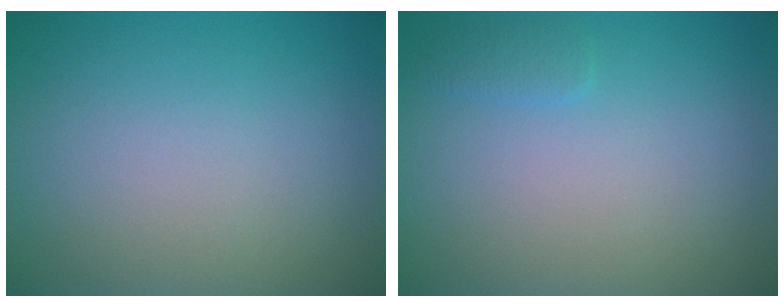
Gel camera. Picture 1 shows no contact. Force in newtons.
{"total": 0.9, "press": 0.9, "slide": 0.1}